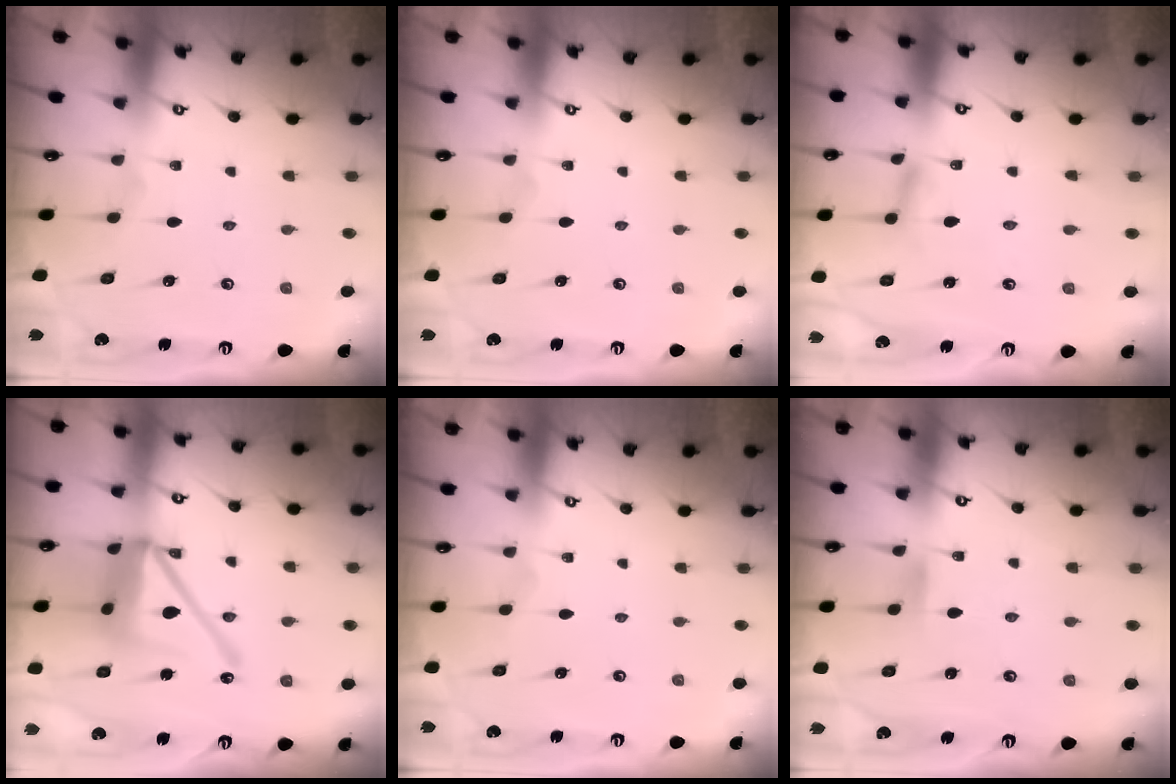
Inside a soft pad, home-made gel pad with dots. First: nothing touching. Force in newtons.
{"total": 0.0}
{"total": 2.8, "press": 2.8, "slide": 0.3}
{"total": 17.1, "press": 17.0, "slide": 1.9}
{"total": 0.0}
{"total": 4.4, "press": 4.4, "slide": 0.6}